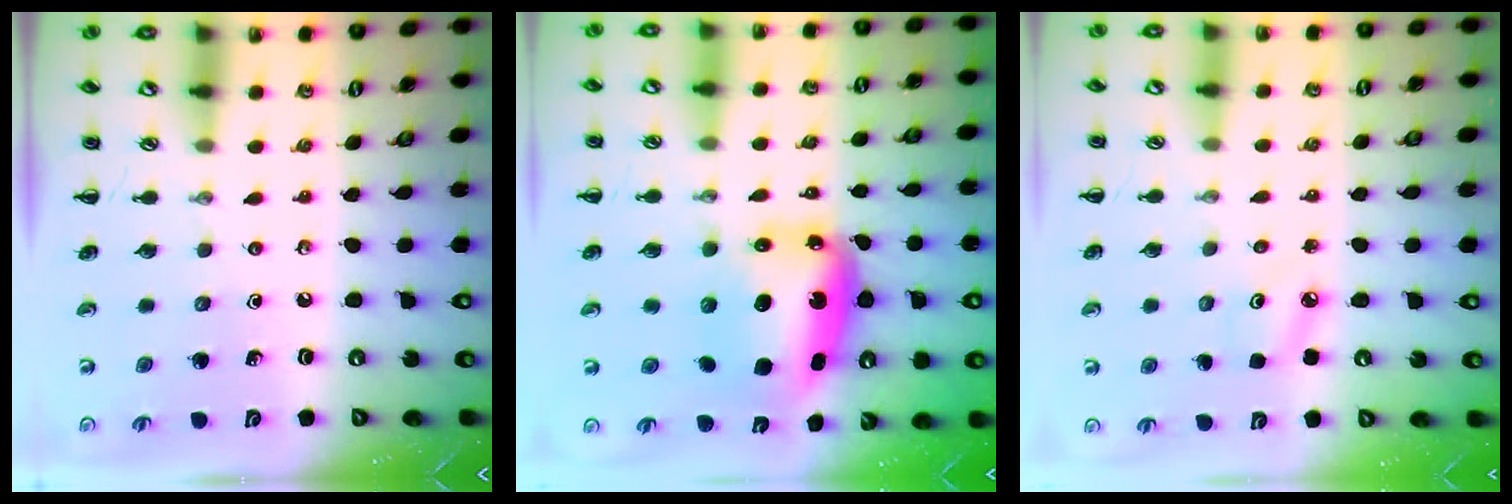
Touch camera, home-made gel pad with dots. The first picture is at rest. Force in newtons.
{"total": 8.3, "press": 7.9, "slide": 2.5}
{"total": 5.5, "press": 5.2, "slide": 1.8}